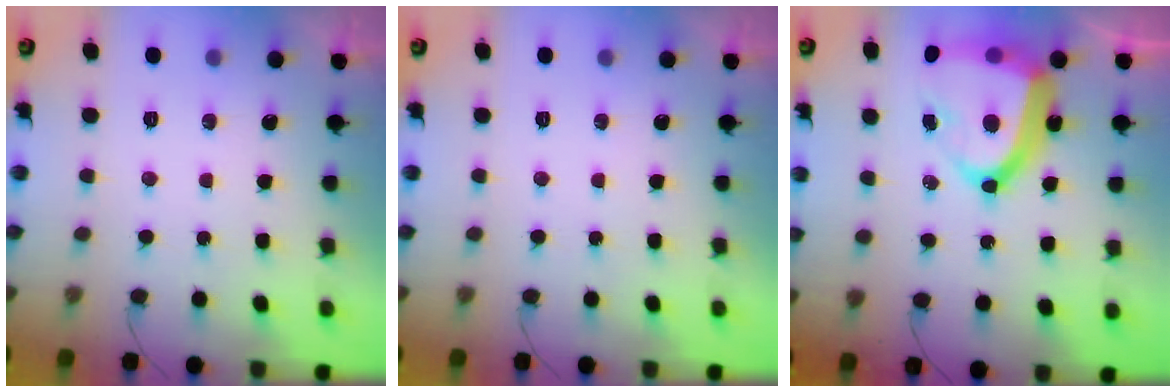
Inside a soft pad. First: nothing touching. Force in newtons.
{"total": 0.0}
{"total": 21.5, "press": 21.5, "slide": 1.7}